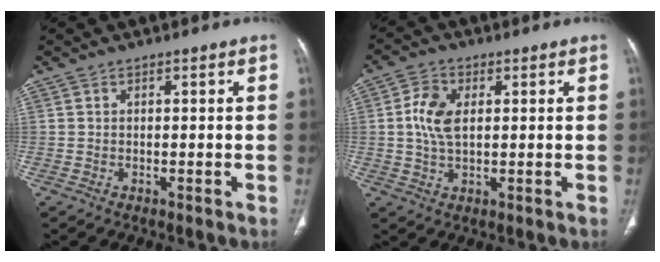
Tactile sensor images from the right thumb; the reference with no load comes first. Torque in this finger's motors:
{"motor_torque": [-0.04, -0.03, 0.72, 0.05, 0.04]}